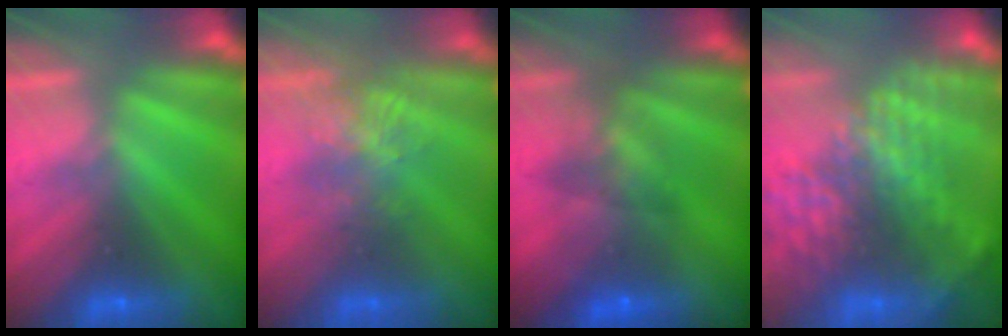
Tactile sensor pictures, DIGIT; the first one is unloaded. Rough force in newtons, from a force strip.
{"total": 4.1}
{"total": 5.5}
{"total": 5.8}